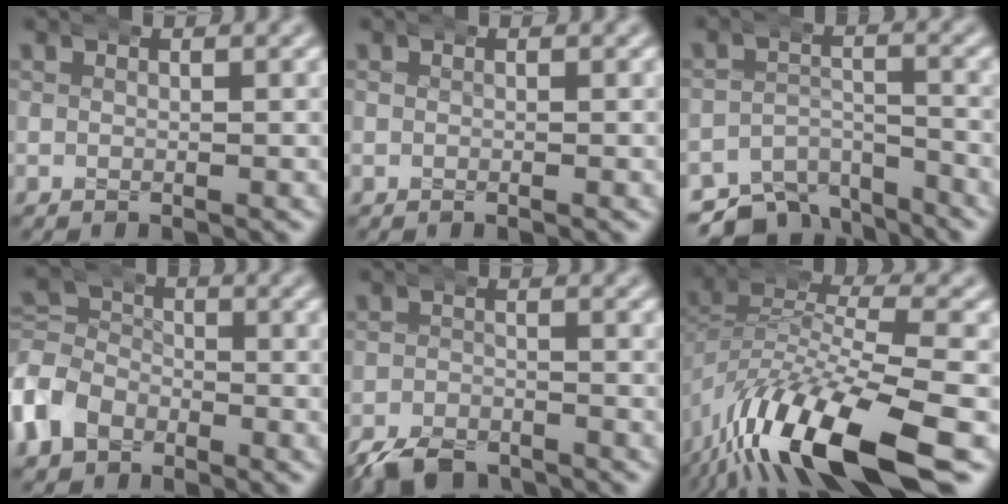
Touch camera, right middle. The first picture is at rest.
{"total": 0.0}
{"total": 7.3, "force": [-6.2, 3.3, 2.0], "torque": [-0.013, -0.019, -0.103]}
{"total": 6.0, "force": [-1.6, 5.5, 1.8], "torque": [-0.051, -0.016, -0.026]}
{"total": 4.4, "force": [-4.0, 1.5, 1.0], "torque": [-0.014, -0.010, -0.068]}
{"total": 10.5, "force": [-3.4, 5.0, 8.6], "torque": [-0.165, -0.020, -0.044]}